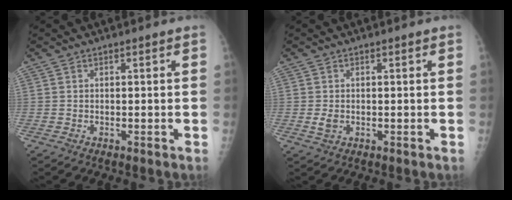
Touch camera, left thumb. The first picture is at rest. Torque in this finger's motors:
{"motor_torque": [-0.17, 0.11, 0.24, 0.02, 0.02]}